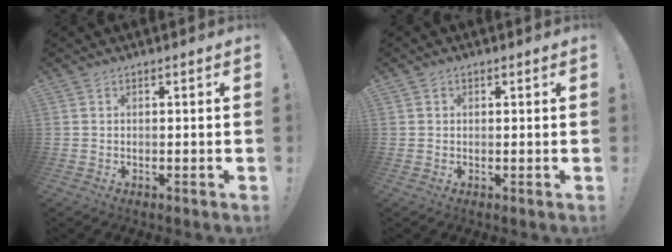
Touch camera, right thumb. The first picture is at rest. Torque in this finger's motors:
{"motor_torque": [-0.08, -0.21, -0.17, 0.08, -0.02]}